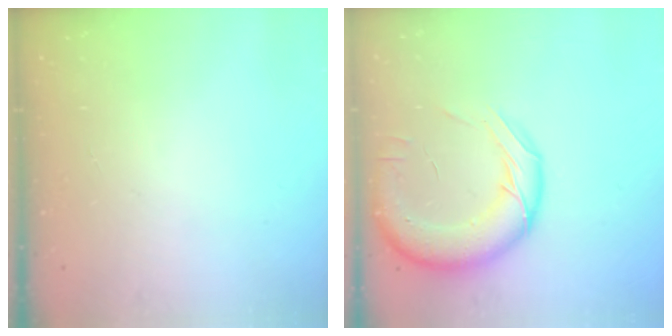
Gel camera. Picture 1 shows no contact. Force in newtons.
{"total": 18.0, "press": 17.6, "slide": 3.7}